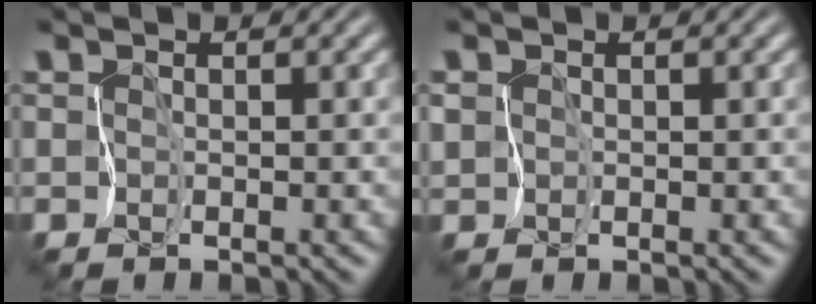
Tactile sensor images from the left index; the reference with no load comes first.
{"total": 0.8, "force": [0.0, 0.7, 0.1], "torque": [-0.004, -0.005, 0.001]}